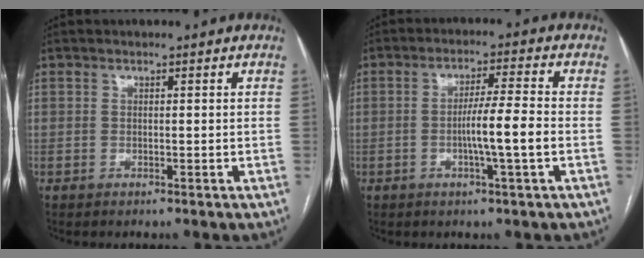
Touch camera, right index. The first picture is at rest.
{"total": 6.7, "force": [-1.6, -0.6, 6.5], "torque": [-0.112, 0.000, -0.030]}